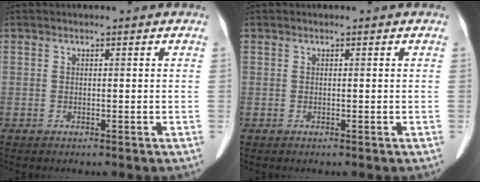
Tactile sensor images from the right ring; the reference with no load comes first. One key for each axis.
{"total": 0.0}